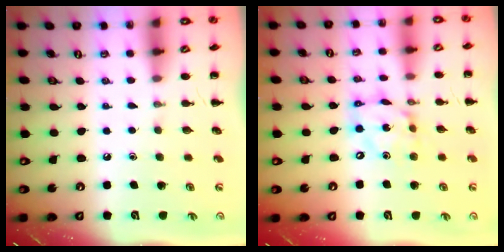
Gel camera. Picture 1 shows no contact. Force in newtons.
{"total": 10.4, "press": 10.1, "slide": 2.4}